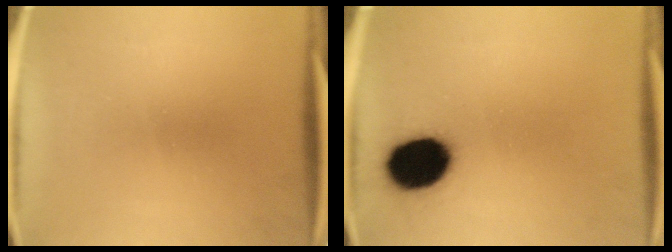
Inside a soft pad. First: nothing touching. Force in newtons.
{"total": 14.5}